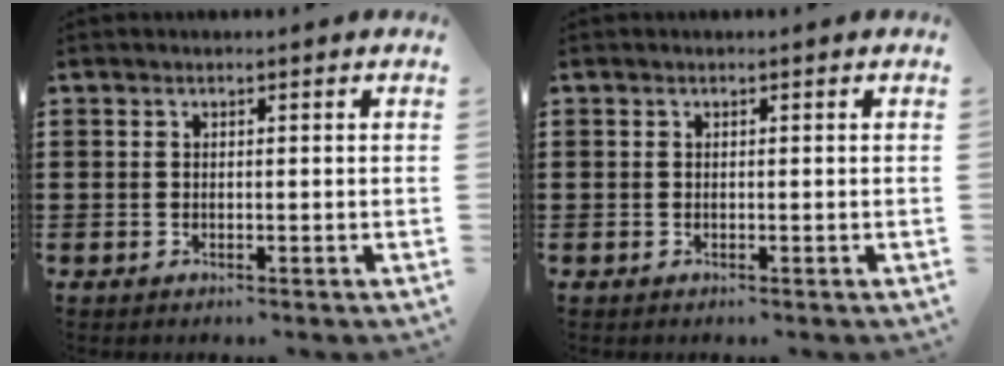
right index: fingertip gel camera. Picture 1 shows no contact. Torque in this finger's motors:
{"motor_torque": [0.54, 1.60, 0.00, 0.00]}